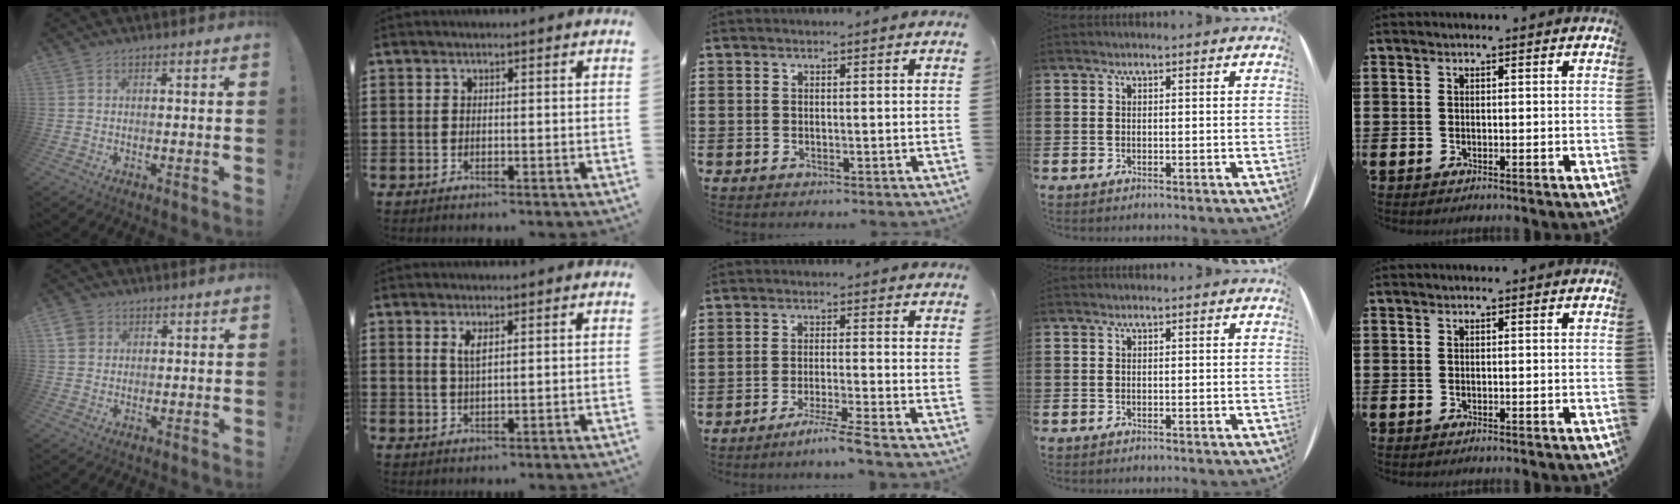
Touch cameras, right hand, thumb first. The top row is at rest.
{"thumb": {"total": 4.1, "force": [1.9, 3.5, 1.2], "torque": [-0.019, -0.002, 0.036]}, "index": {"total": 2.5, "force": [1.2, 0.8, 2.1], "torque": [-0.045, 0.004, 0.019]}, "middle": {"total": 4.0, "force": [-3.3, -0.9, 2.1], "torque": [-0.031, -0.010, -0.059]}}